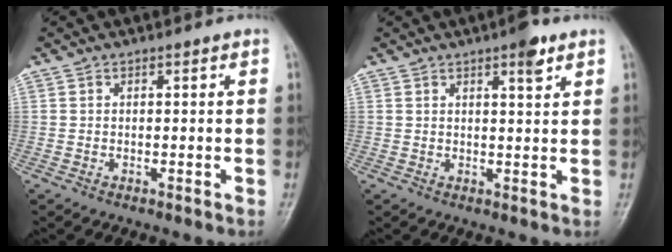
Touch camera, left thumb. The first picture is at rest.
{"total": 3.9, "force": [2.4, 1.0, 2.9], "torque": [-0.037, -0.012, 0.031]}